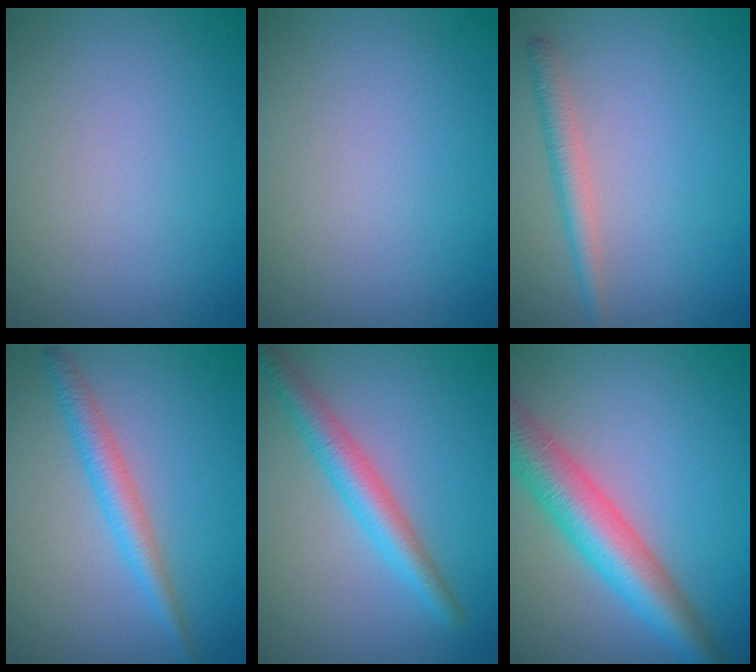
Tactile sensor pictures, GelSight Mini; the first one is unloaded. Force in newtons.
{"total": 0.0}
{"total": 2.1, "press": 2.1, "slide": 0.1}
{"total": 2.8, "press": 2.8, "slide": 0.1}
{"total": 3.7, "press": 3.7, "slide": 0.1}
{"total": 7.0, "press": 7.0, "slide": 0.4}